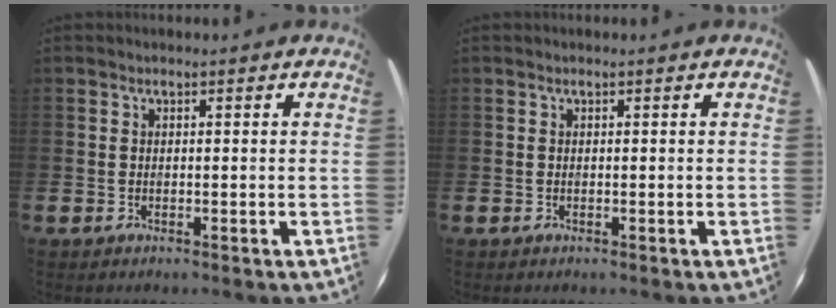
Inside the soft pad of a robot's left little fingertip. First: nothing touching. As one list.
[{"total": 0.0}]